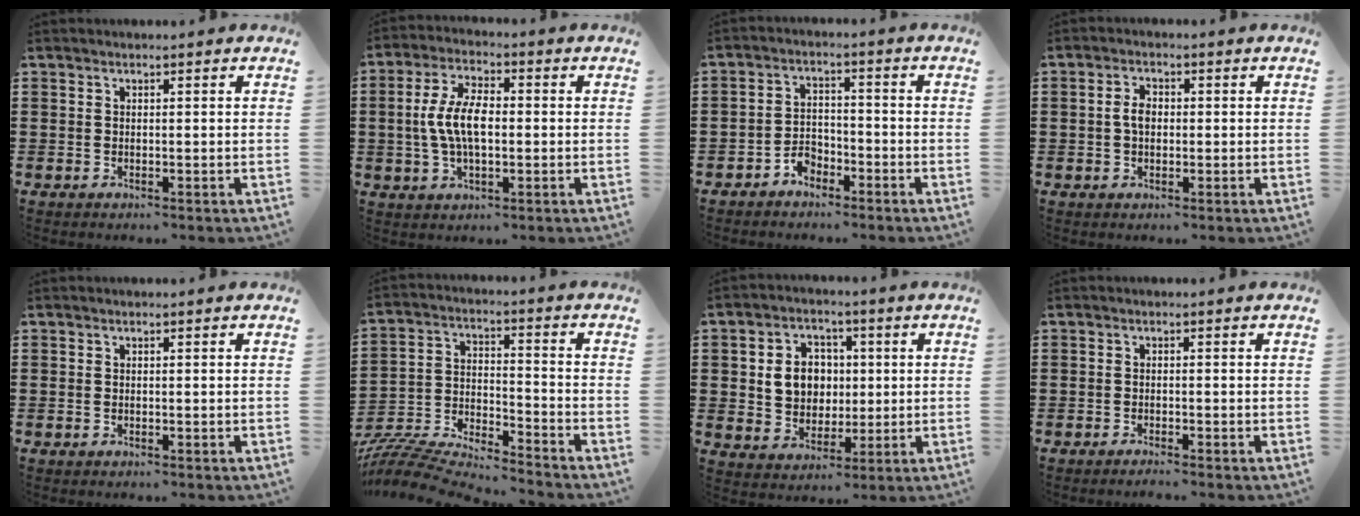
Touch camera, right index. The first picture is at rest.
{"total": 7.8, "force": [-0.4, 3.5, 6.9], "torque": [-0.161, -0.001, -0.016]}
{"total": 3.3, "force": [-2.7, 1.9, 0.7], "torque": [-0.020, 0.008, -0.055]}
{"total": 2.8, "force": [0.0, 1.7, 2.2], "torque": [-0.044, 0.007, -0.002]}
{"total": 0.0}
{"total": 6.6, "force": [-6.5, 0.5, 1.0], "torque": [-0.036, -0.009, -0.138]}
{"total": 7.1, "force": [0.8, 6.2, 3.3], "torque": [-0.072, 0.015, 0.011]}
{"total": 0.9, "force": [-0.9, -0.2, 0.1], "torque": [-0.003, -0.001, -0.018]}